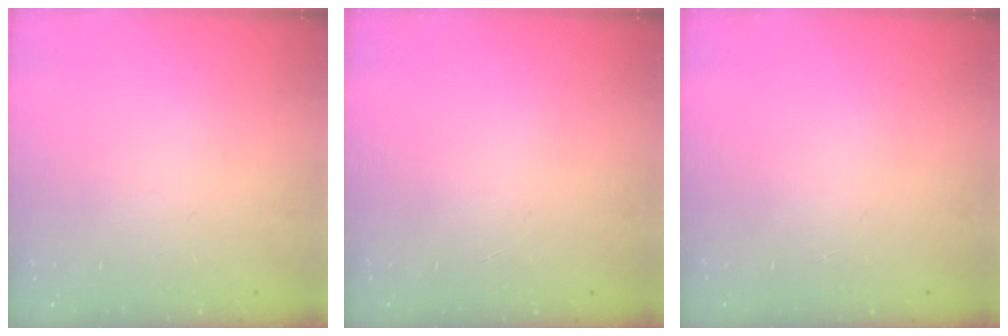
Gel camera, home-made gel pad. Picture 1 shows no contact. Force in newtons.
{"total": 0.0}
{"total": 0.0}